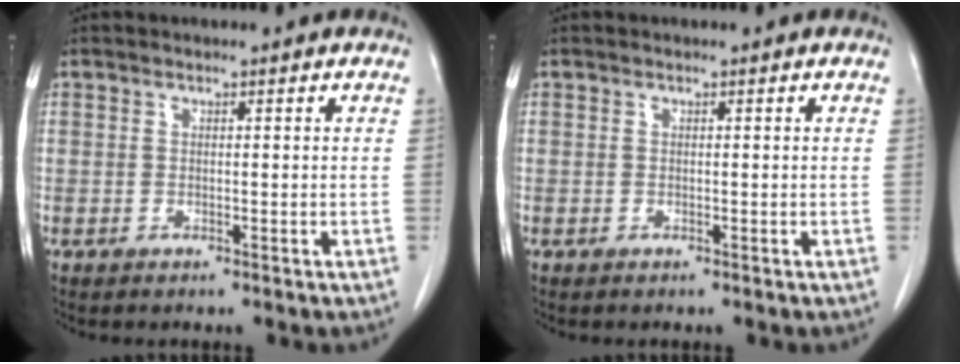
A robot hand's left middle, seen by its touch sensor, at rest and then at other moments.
{"total": 0.0}